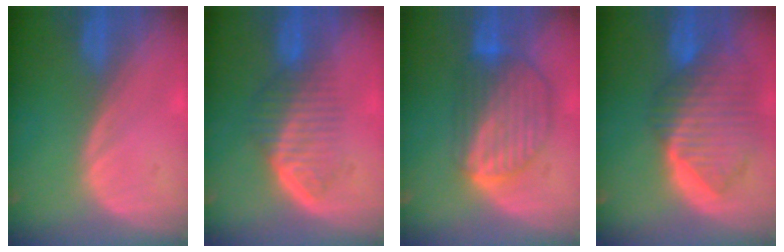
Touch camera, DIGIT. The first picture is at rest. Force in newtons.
{"total": 6.7, "press": 5.8, "slide": 3.2}
{"total": 8.7, "press": 7.7, "slide": 4.1}
{"total": 10.4, "press": 9.0, "slide": 5.1}